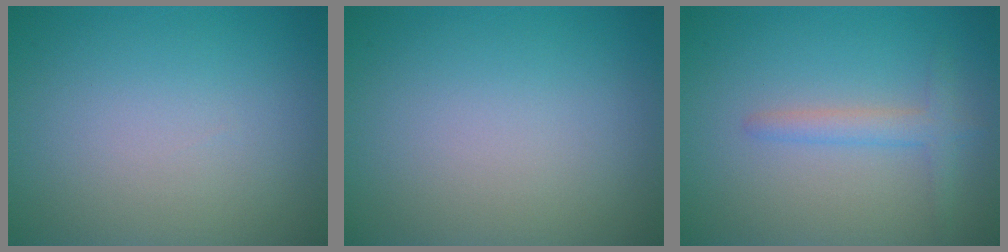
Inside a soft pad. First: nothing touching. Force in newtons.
{"total": 0.0}
{"total": 2.1, "press": 2.1, "slide": 0.2}